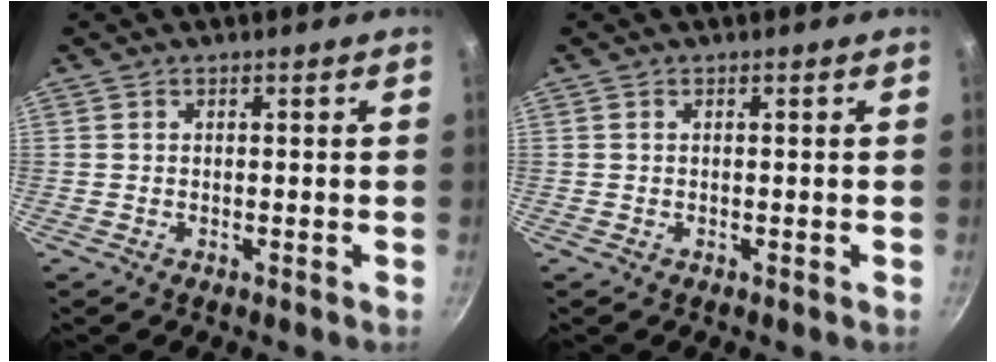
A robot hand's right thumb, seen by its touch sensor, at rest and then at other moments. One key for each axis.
{"total": 0.0}